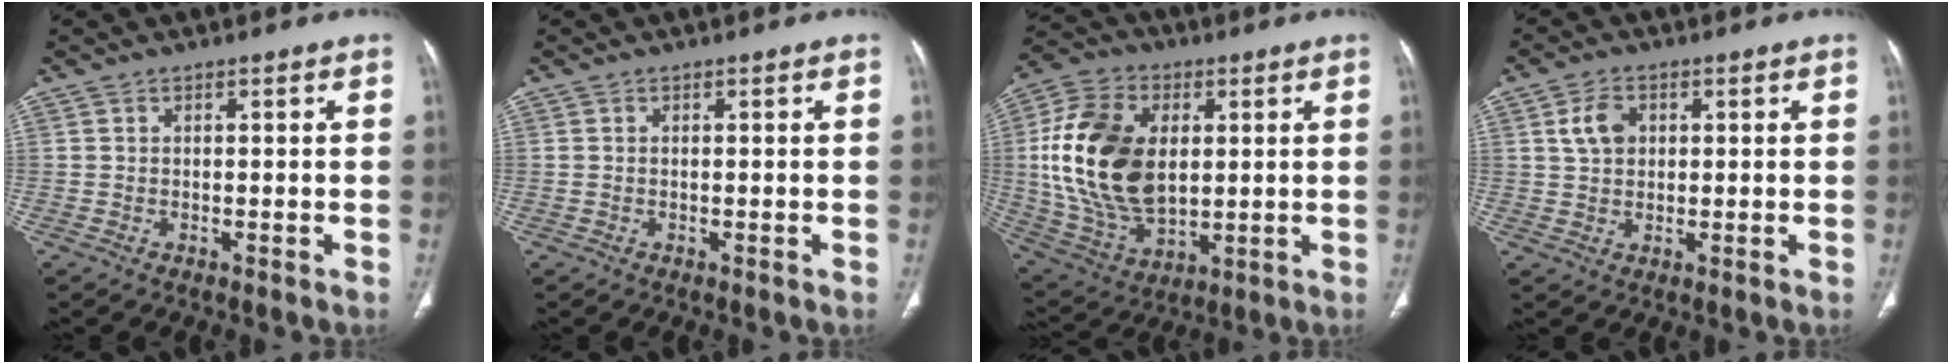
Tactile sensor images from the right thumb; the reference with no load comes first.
{"total": 0.0}
{"total": 21.9, "force": [2.8, 14.0, 16.6], "torque": [-0.308, -0.015, 0.061]}
{"total": 4.8, "force": [1.4, 3.5, 3.0], "torque": [-0.049, 0.002, 0.027]}